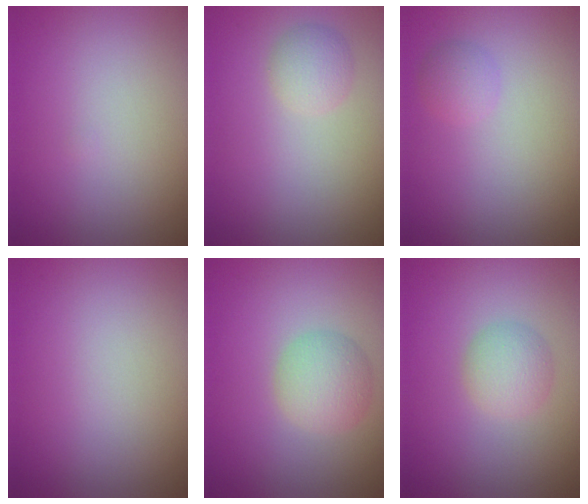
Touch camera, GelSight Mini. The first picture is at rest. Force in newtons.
{"total": 1.8, "press": 1.8, "slide": 0.1}
{"total": 1.3, "press": 1.3, "slide": 0.0}
{"total": 0.0}
{"total": 3.1, "press": 3.1, "slide": 0.1}
{"total": 2.4, "press": 2.4, "slide": 0.1}